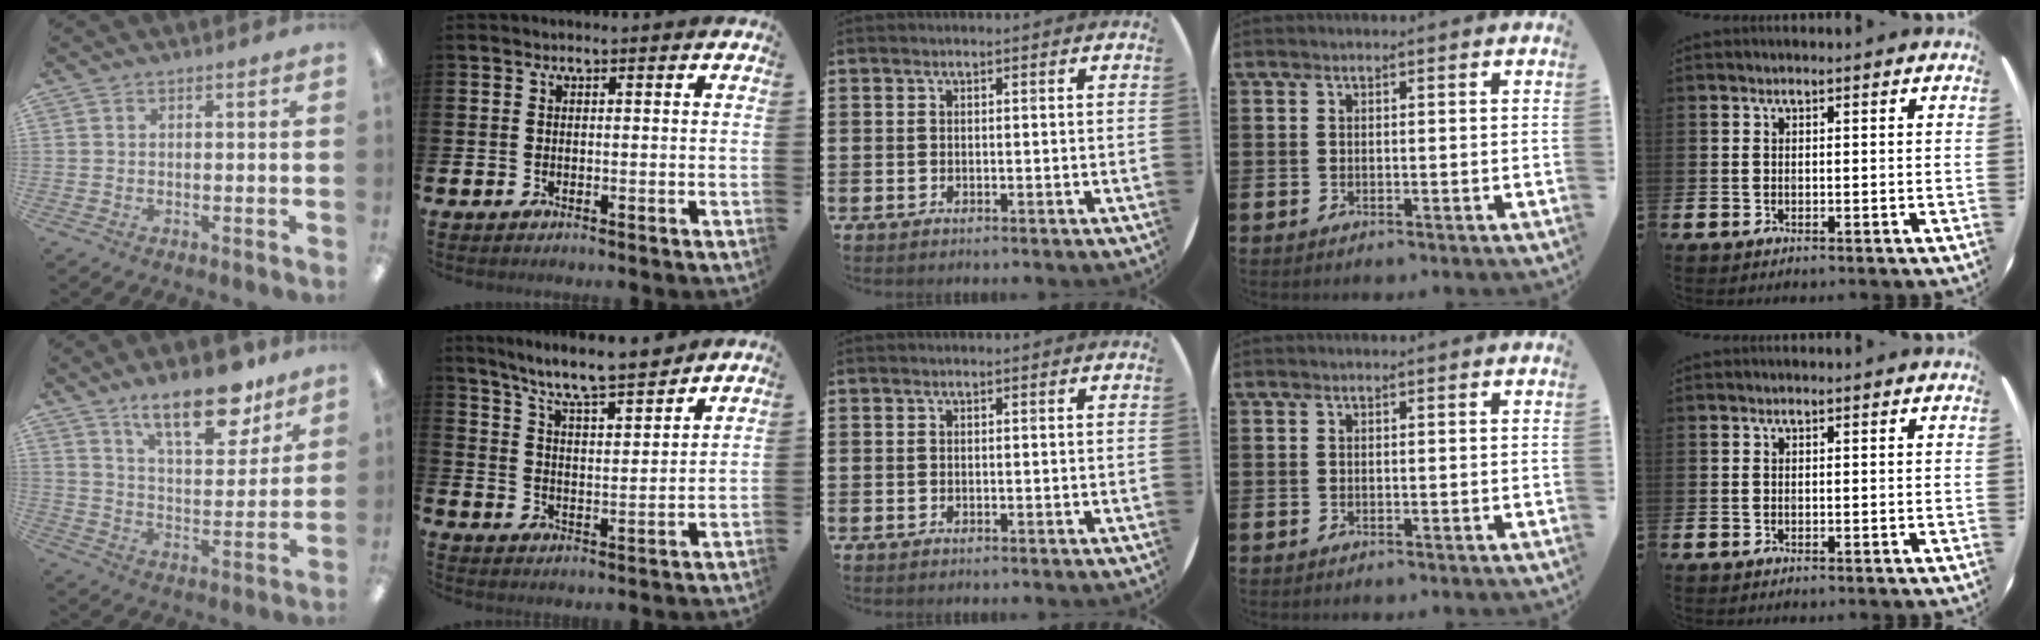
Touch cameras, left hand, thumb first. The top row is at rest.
{"thumb": {"total": 17.0, "force": [11.9, 6.8, 10.1], "torque": [-0.144, -0.063, 0.198]}, "index": {"total": 8.0, "force": [7.5, 0.1, 2.6], "torque": [-0.081, -0.049, 0.133]}}